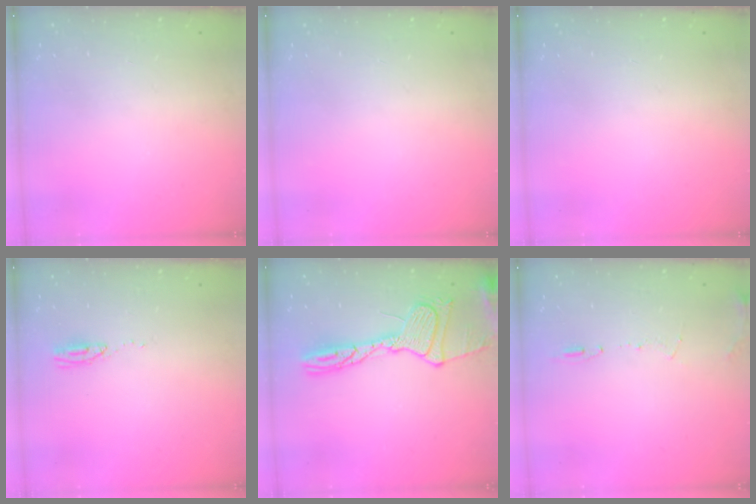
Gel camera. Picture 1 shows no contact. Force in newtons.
{"total": 2.8, "press": 2.3, "slide": 1.7}
{"total": 2.8, "press": 2.3, "slide": 1.7}
{"total": 3.5, "press": 3.3, "slide": 1.2}
{"total": 19.3, "press": 19.2, "slide": 1.8}
{"total": 8.2, "press": 7.9, "slide": 2.3}